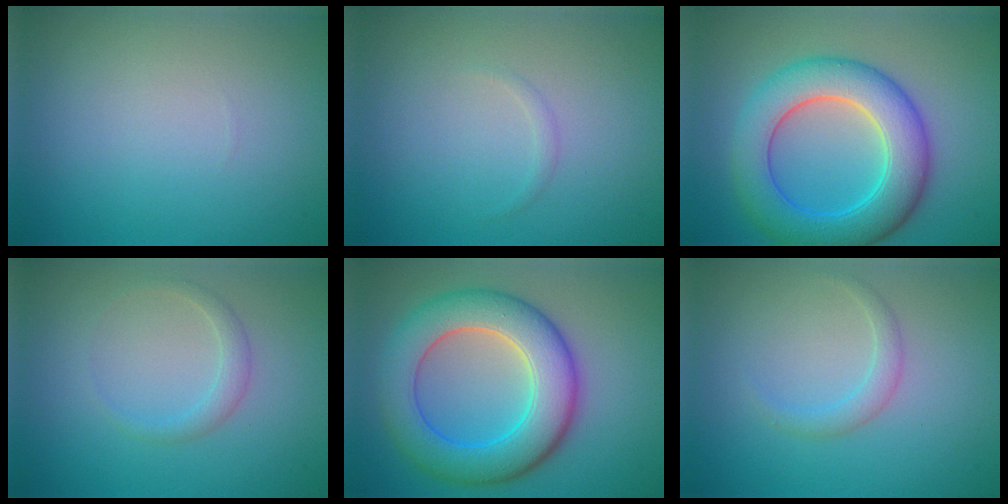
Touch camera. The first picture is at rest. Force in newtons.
{"total": 0.5, "press": 0.5, "slide": 0.0}
{"total": 8.3, "press": 8.3, "slide": 0.1}
{"total": 1.4, "press": 1.4, "slide": 0.0}
{"total": 8.7, "press": 8.7, "slide": 0.1}
{"total": 1.4, "press": 1.4, "slide": 0.0}